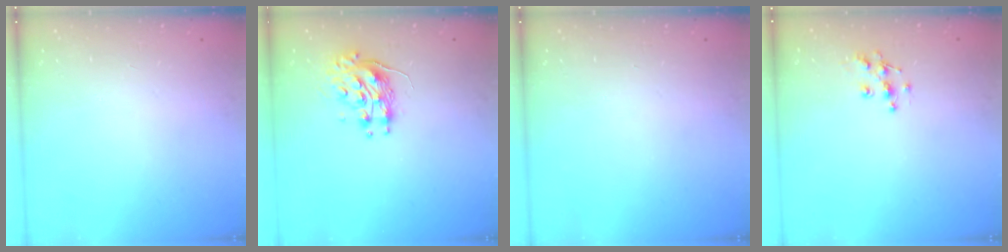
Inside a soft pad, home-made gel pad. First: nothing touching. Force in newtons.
{"total": 9.0, "press": 9.0, "slide": 0.4}
{"total": 0.6, "press": 0.0, "slide": 0.6}
{"total": 7.8, "press": 7.7, "slide": 0.5}